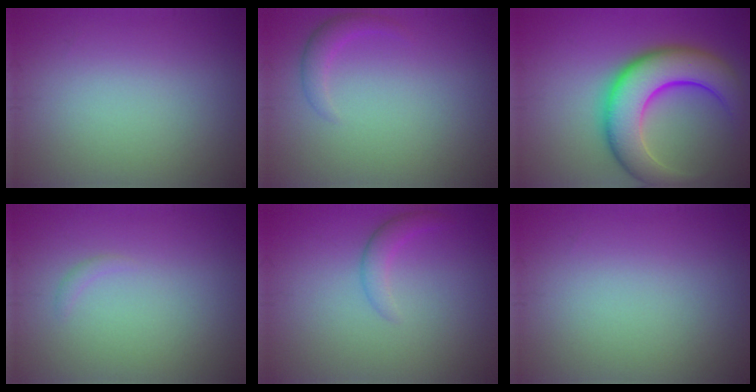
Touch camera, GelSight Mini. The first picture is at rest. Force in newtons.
{"total": 1.6, "press": 1.6, "slide": 0.1}
{"total": 9.0, "press": 9.0, "slide": 0.1}
{"total": 0.5, "press": 0.5, "slide": 0.1}
{"total": 1.7, "press": 1.7, "slide": 0.1}
{"total": 0.0}